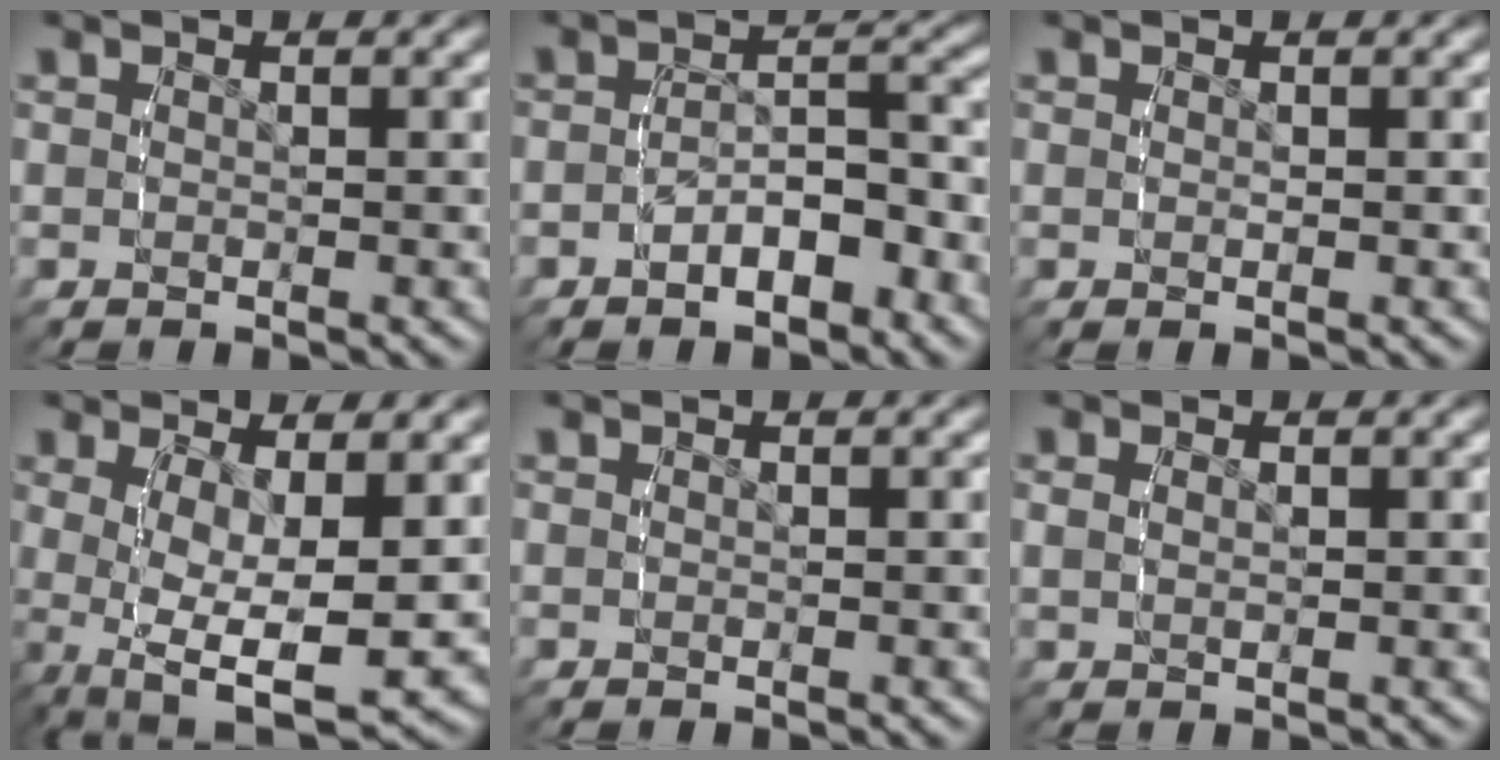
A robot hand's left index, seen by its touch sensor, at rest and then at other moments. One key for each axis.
{"total": 4.0, "fx": -2.9, "fy": 1.5, "fz": 2.4, "tx": -0.035, "ty": -0.004, "tz": -0.041}
{"total": 0.0}
{"total": 7.5, "fx": -1.3, "fy": 3.5, "fz": 6.5, "tx": -0.136, "ty": -0.047, "tz": 0.003}
{"total": 0.0}
{"total": 0.9, "fx": 0.5, "fy": 0.1, "fz": 0.7, "tx": -0.013, "ty": -0.005, "tz": 0.015}